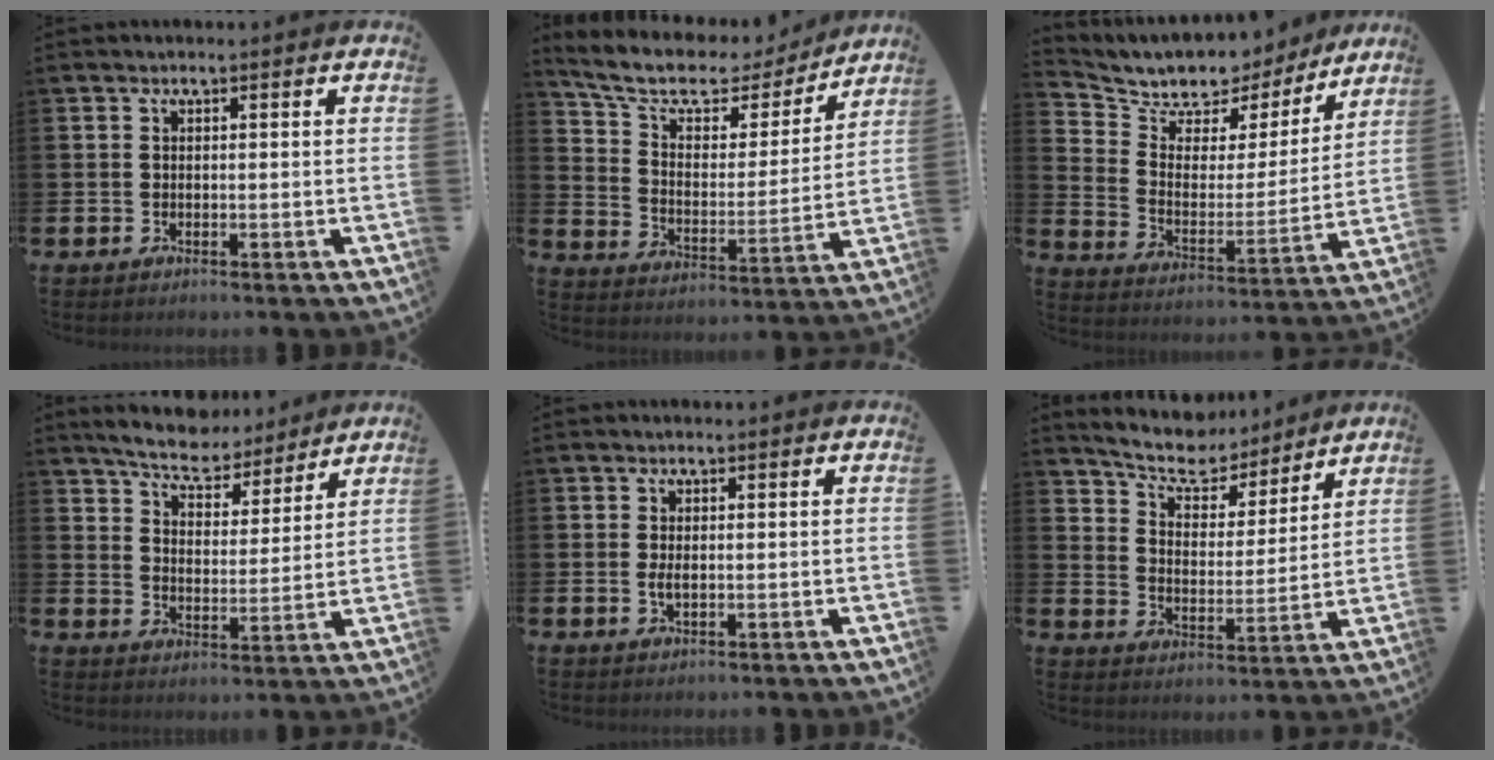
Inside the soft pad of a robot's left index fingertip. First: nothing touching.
{"total": 9.1, "force": [8.1, 3.4, 2.6], "torque": [-0.086, -0.055, 0.141]}
{"total": 8.0, "force": [7.2, 3.5, 0.9], "torque": [-0.060, -0.058, 0.125]}
{"total": 7.1, "force": [6.8, 1.6, 1.5], "torque": [-0.044, -0.047, 0.117]}
{"total": 1.3, "force": [0.1, 0.5, 1.2], "torque": [-0.010, -0.003, -0.003]}
{"total": 8.1, "force": [7.6, 2.4, 1.6], "torque": [-0.056, -0.056, 0.131]}